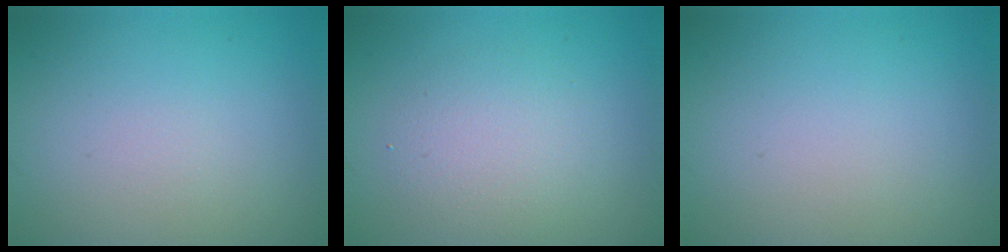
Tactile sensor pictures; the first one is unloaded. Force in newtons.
{"total": 3.1, "press": 3.1, "slide": 0.3}
{"total": 0.0}